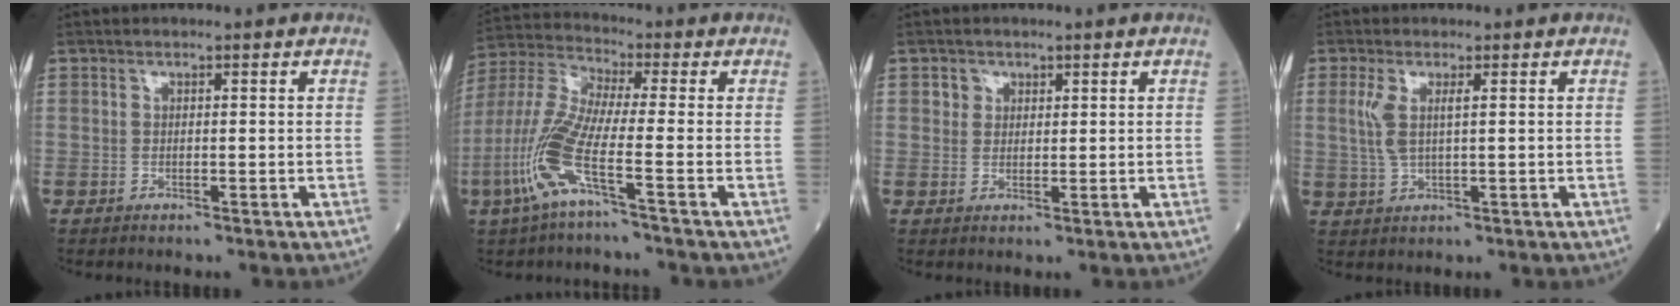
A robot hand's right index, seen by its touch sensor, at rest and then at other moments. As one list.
[{"total": 10.9, "force": [-4.3, 0.3, 10.0], "torque": [-0.233, -0.001, -0.096]}, {"total": 1.8, "force": [0.9, 1.6, 0.2], "torque": [0.005, 0.002, 0.009]}, {"total": 3.7, "force": [0.9, 0.8, 3.5], "torque": [-0.087, 0.005, 0.022]}]